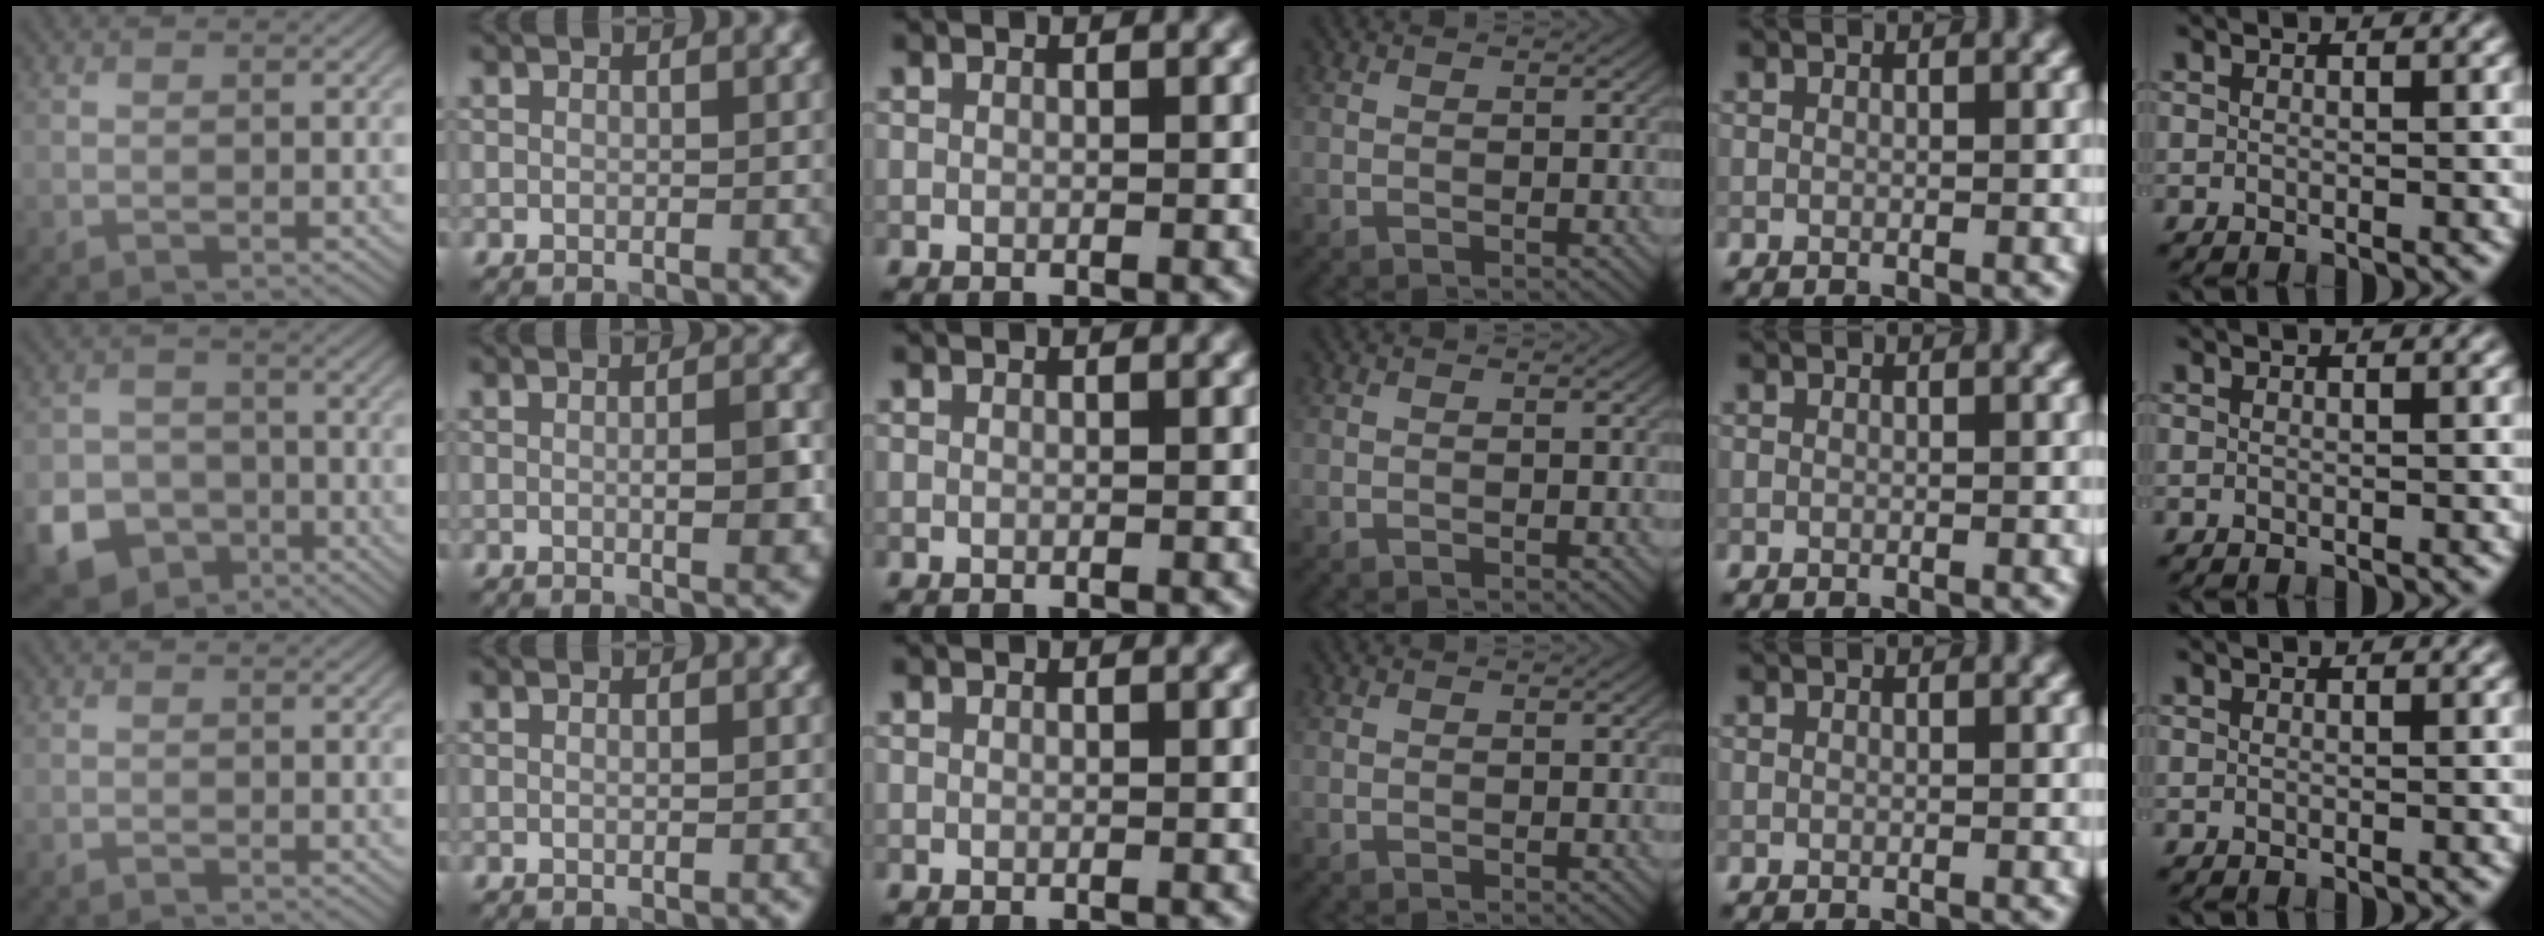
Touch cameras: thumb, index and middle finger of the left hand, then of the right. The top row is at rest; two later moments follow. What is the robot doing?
{"motion": "lift_and_place", "object": "coin"}